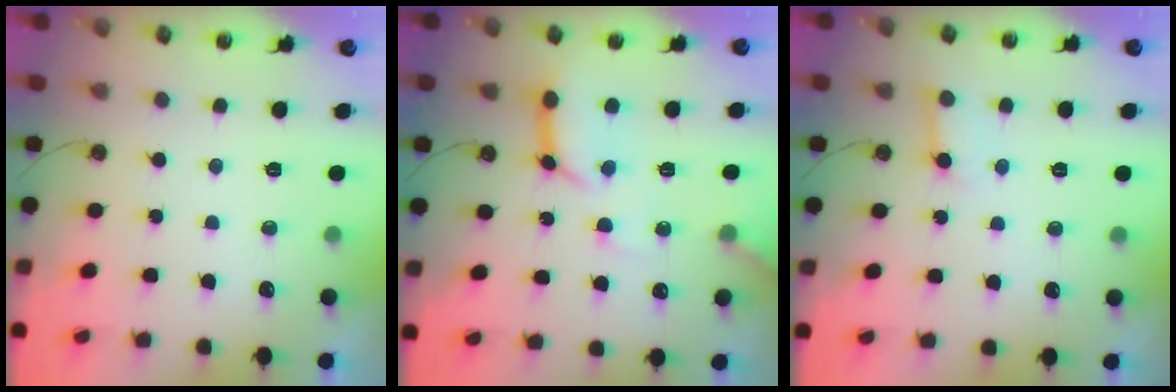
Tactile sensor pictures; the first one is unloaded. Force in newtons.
{"total": 12.7, "press": 12.6, "slide": 1.6}
{"total": 7.0, "press": 7.0, "slide": 0.6}